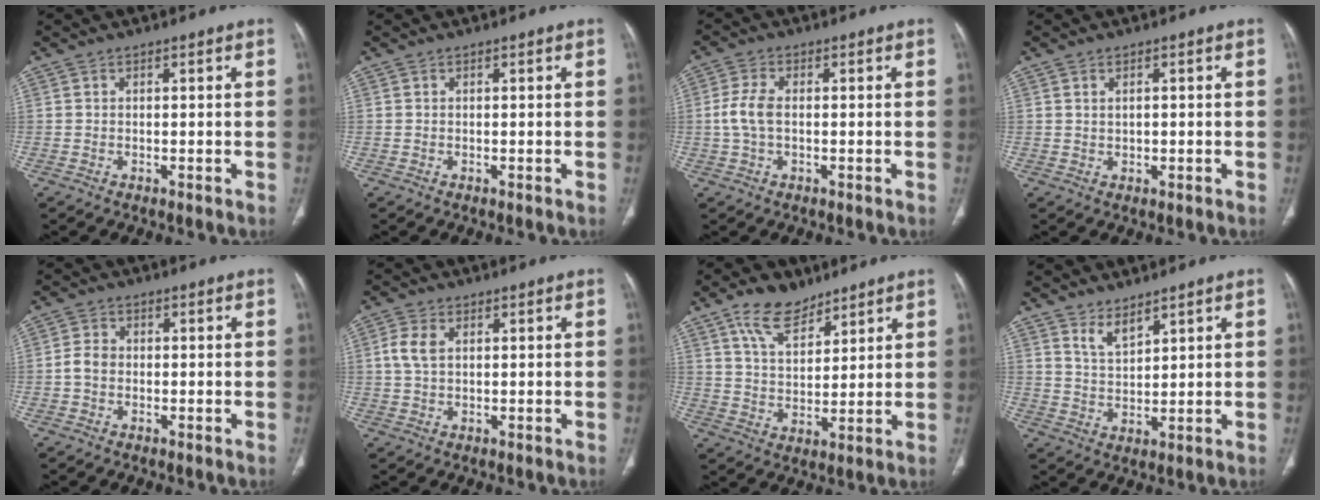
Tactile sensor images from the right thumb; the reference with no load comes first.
{"total": 0.0}
{"total": 4.8, "force": [-0.2, 2.5, 4.0], "torque": [-0.102, 0.008, -0.005]}
{"total": 1.2, "force": [0.4, 0.7, 0.8], "torque": [-0.017, -0.001, 0.010]}
{"total": 2.9, "force": [-0.4, 2.3, 1.8], "torque": [-0.032, 0.010, -0.012]}
{"total": 4.5, "force": [1.1, 2.8, 3.4], "torque": [-0.080, 0.007, 0.024]}
{"total": 9.6, "force": [6.6, 5.1, 4.9], "torque": [-0.069, -0.036, 0.125]}
{"total": 4.2, "force": [3.3, 1.5, 2.1], "torque": [-0.030, -0.032, 0.070]}